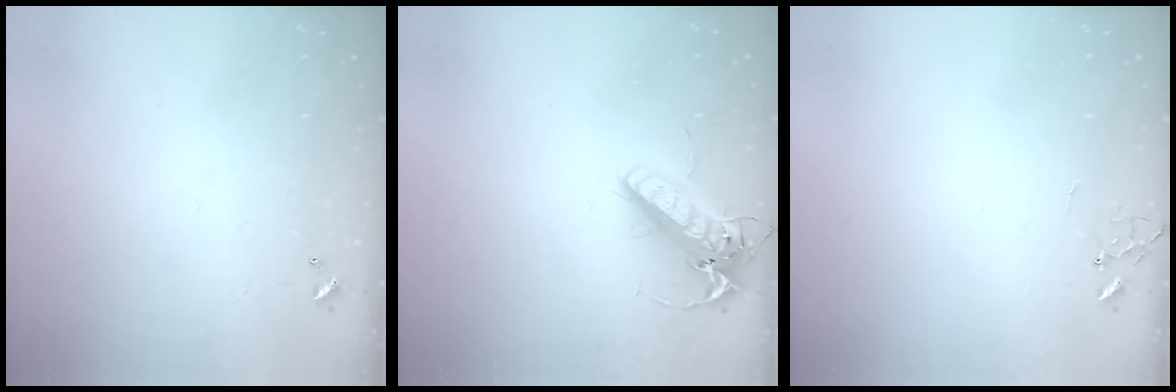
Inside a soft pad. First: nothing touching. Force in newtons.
{"total": 15.9, "press": 15.7, "slide": 2.8}
{"total": 0.0}